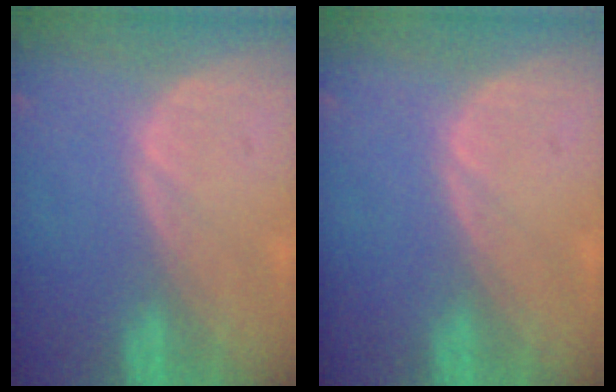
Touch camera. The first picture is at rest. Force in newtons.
{"total": 0.0}